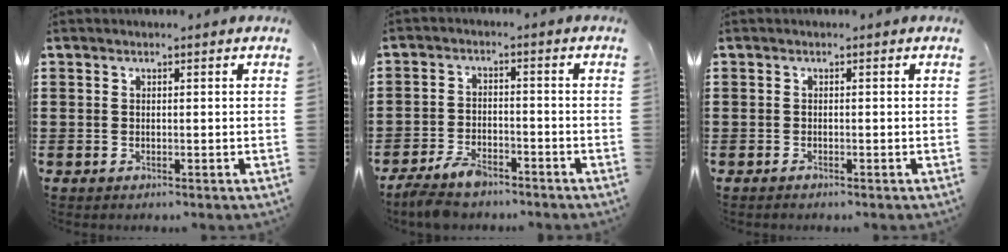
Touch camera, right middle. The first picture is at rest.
{"total": 4.2, "force": [-3.7, 1.1, 1.6], "torque": [-0.042, 0.001, -0.078]}
{"total": 0.5, "force": [-0.4, 0.1, 0.3], "torque": [-0.007, -0.004, -0.007]}